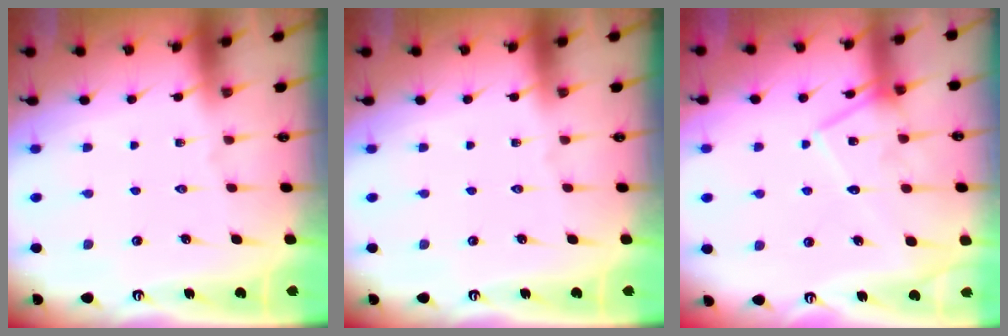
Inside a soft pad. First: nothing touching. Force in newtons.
{"total": 0.0}
{"total": 12.9, "press": 12.8, "slide": 0.9}